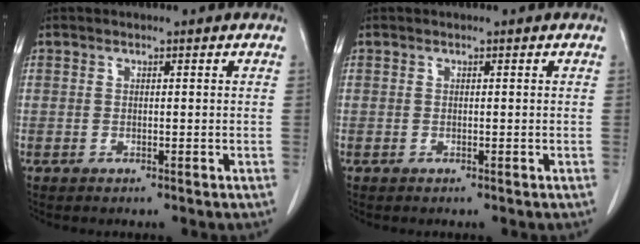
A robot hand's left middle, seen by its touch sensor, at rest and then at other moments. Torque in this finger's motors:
{"motor_torque": [-0.01, 0.01, -0.01, 0.00]}